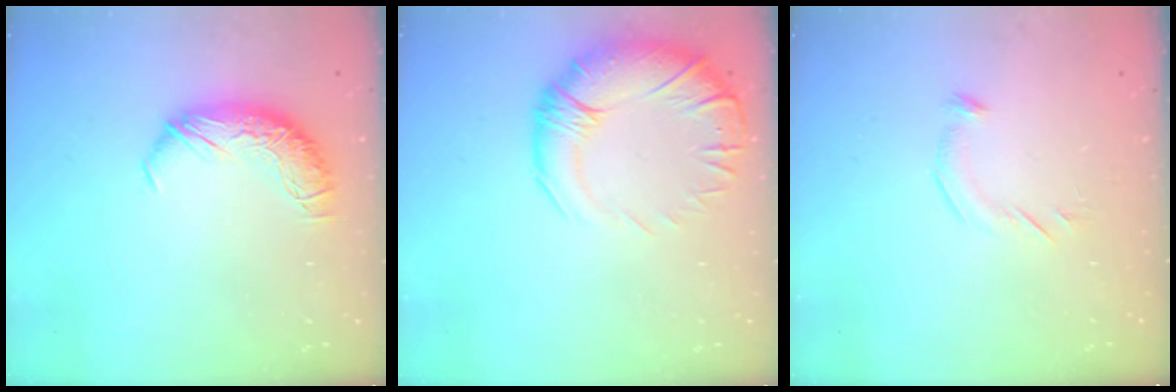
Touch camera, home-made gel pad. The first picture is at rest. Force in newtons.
{"total": 5.1, "press": 3.2, "slide": 3.9}
{"total": 5.9, "press": 5.8, "slide": 1.2}